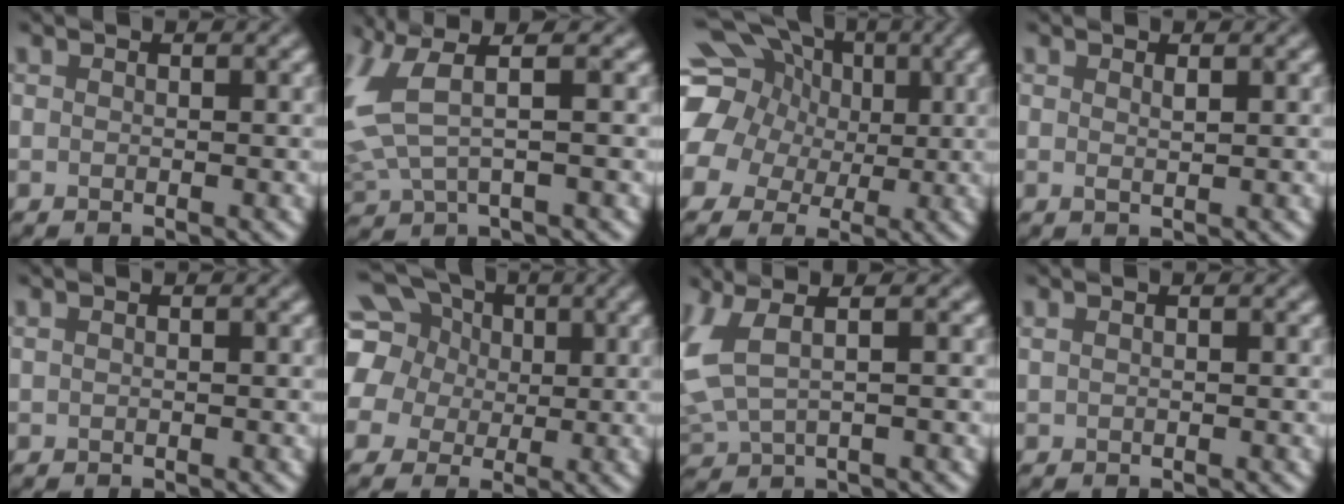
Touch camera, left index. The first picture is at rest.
{"total": 5.5, "force": [1.6, 1.9, 4.9], "torque": [-0.133, 0.004, 0.032]}
{"total": 18.5, "force": [4.5, 15.7, 8.8], "torque": [-0.203, 0.030, 0.039]}
{"total": 0.7, "force": [0.3, 0.1, 0.5], "torque": [-0.014, -0.005, 0.006]}
{"total": 0.7, "force": [0.5, 0.3, 0.5], "torque": [-0.012, -0.001, 0.004]}
{"total": 13.4, "force": [4.3, 11.3, 5.9], "torque": [-0.169, 0.032, 0.057]}
{"total": 5.7, "force": [1.3, 2.6, 4.9], "torque": [-0.138, 0.001, 0.034]}
{"total": 1.6, "force": [1.0, 0.8, 1.1], "torque": [-0.016, -0.002, 0.001]}